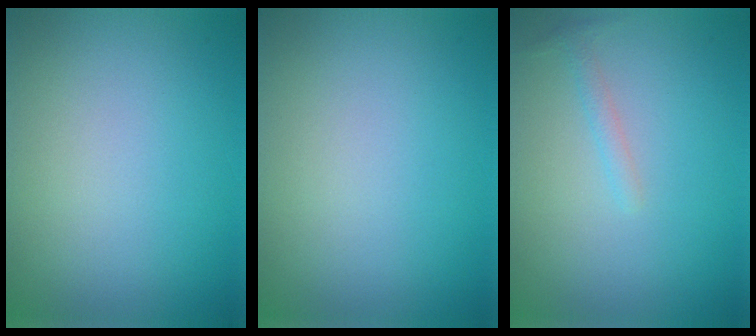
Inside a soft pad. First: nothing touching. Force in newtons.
{"total": 0.0}
{"total": 0.9, "press": 0.9, "slide": 0.0}